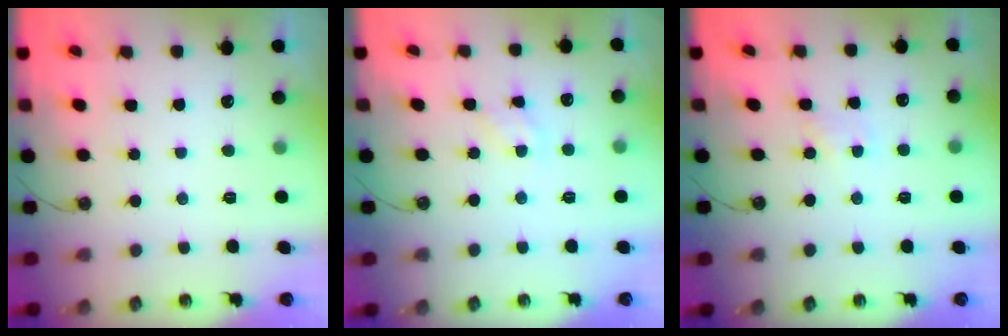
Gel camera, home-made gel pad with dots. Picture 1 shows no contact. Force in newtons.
{"total": 3.4, "press": 3.4, "slide": 0.3}
{"total": 2.3, "press": 2.3, "slide": 0.3}